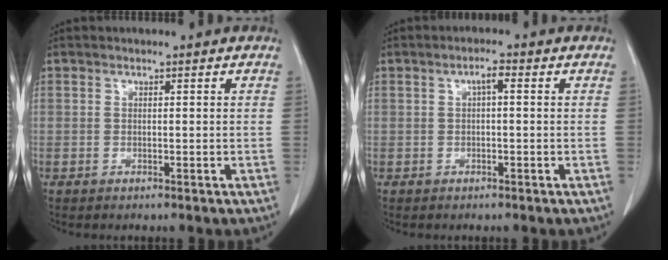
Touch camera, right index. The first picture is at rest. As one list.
[{"total": 1.8, "force": [0.3, 0.4, 1.8], "torque": [-0.030, 0.005, 0.005]}]